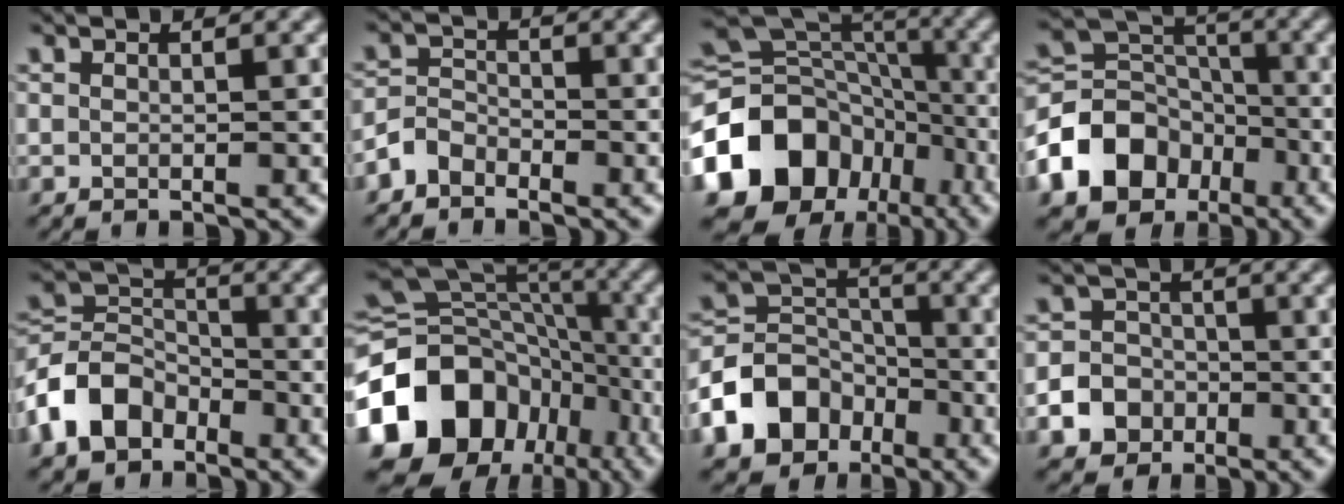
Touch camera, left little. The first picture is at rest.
{"total": 2.3, "force": [-1.8, 1.3, 0.5], "torque": [-0.009, 0.012, -0.043]}
{"total": 14.6, "force": [-6.1, 11.4, 6.8], "torque": [-0.156, 0.011, -0.123]}
{"total": 10.8, "force": [-5.1, 8.2, 4.8], "torque": [-0.110, 0.010, -0.107]}
{"total": 6.3, "force": [-3.5, 4.4, 2.9], "torque": [-0.057, 0.007, -0.084]}
{"total": 16.9, "force": [-7.2, 13.0, 8.1], "torque": [-0.190, 0.007, -0.136]}
{"total": 9.2, "force": [-4.8, 6.9, 3.6], "torque": [-0.070, 0.004, -0.105]}
{"total": 6.9, "force": [-3.2, 5.9, 1.3], "torque": [-0.021, -0.008, -0.074]}